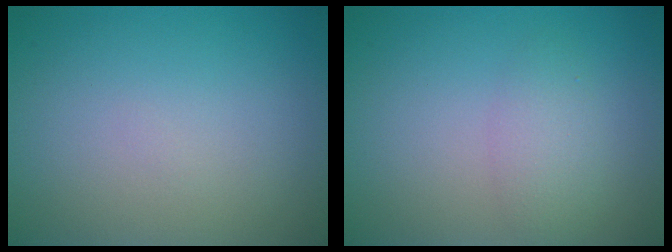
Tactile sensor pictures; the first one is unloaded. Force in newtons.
{"total": 2.2, "press": 2.2, "slide": 0.1}